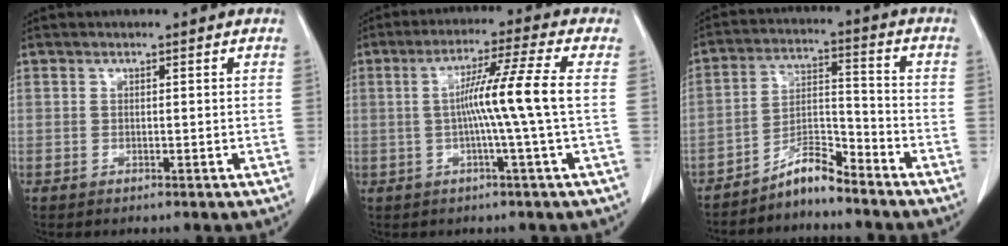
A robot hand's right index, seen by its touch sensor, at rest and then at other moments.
{"total": 8.7, "force": [-0.3, -2.1, 8.5], "torque": [-0.149, 0.010, -0.002]}
{"total": 5.9, "force": [-5.4, 1.0, 2.4], "torque": [-0.040, 0.014, -0.098]}